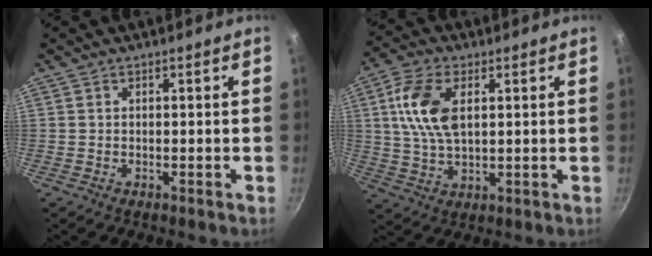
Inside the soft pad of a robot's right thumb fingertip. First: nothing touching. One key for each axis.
{"total": 11.1, "fx": 2.7, "fy": 6.0, "fz": 8.9, "tx": -0.168, "ty": 0.003, "tz": 0.048}